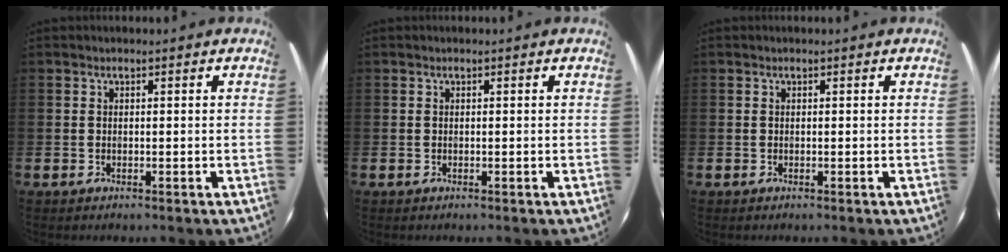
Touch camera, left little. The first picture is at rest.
{"total": 0.0}
{"total": 0.0}